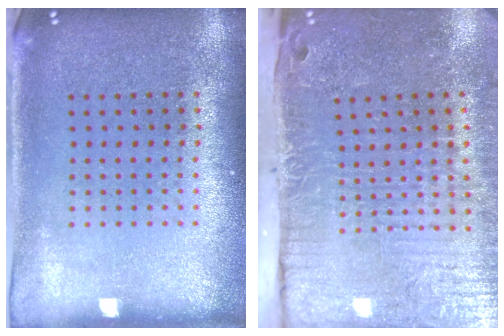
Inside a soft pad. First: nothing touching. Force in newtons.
{"total": 5.2, "press": 4.3, "slide": 3.0}